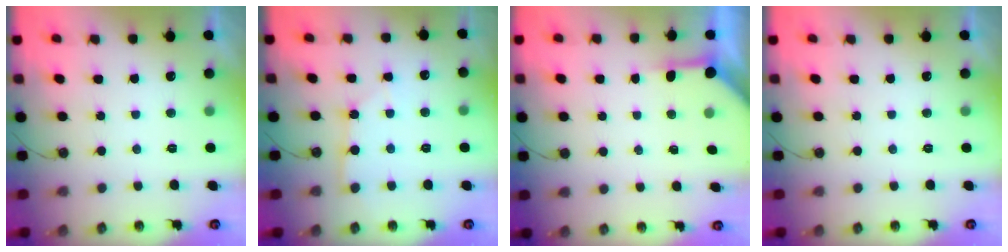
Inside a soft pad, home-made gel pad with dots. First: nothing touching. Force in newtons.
{"total": 2.8, "press": 2.8, "slide": 0.2}
{"total": 3.8, "press": 3.7, "slide": 0.4}
{"total": 0.0}